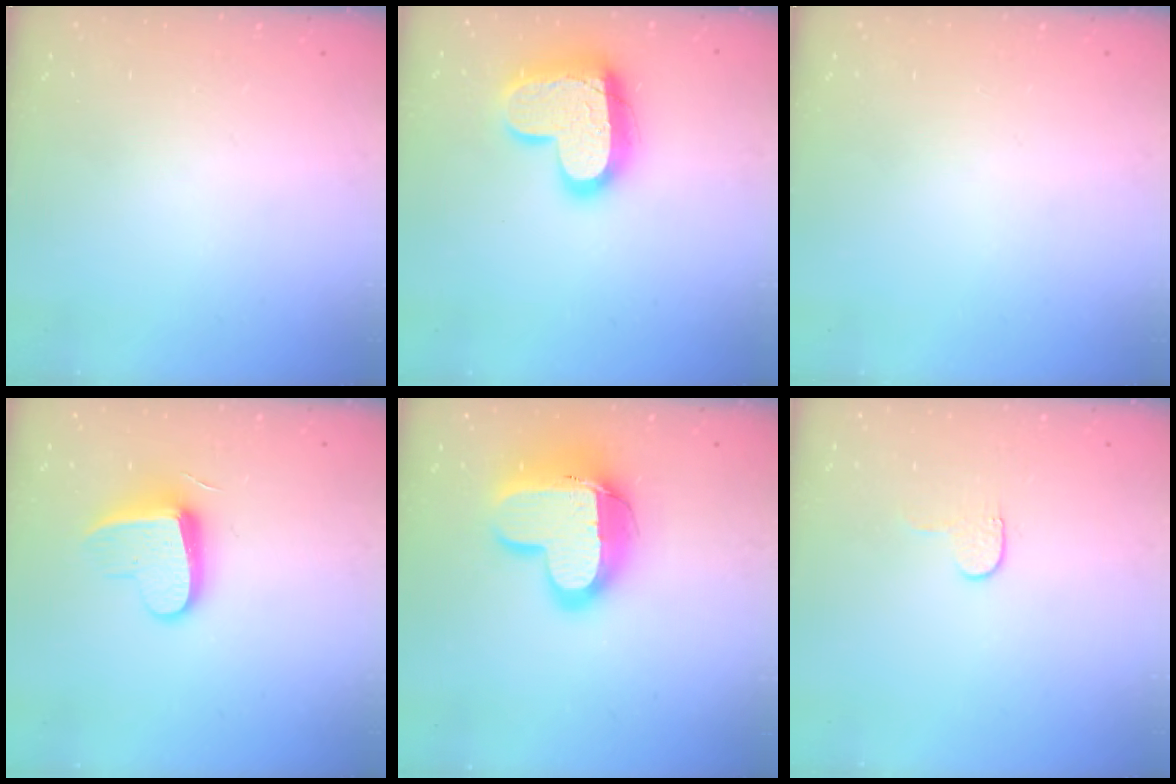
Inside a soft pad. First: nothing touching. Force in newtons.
{"total": 17.9, "press": 17.8, "slide": 1.6}
{"total": 0.0}
{"total": 11.6, "press": 11.6, "slide": 0.5}
{"total": 17.0, "press": 17.0, "slide": 1.2}
{"total": 3.6, "press": 3.6, "slide": 0.3}